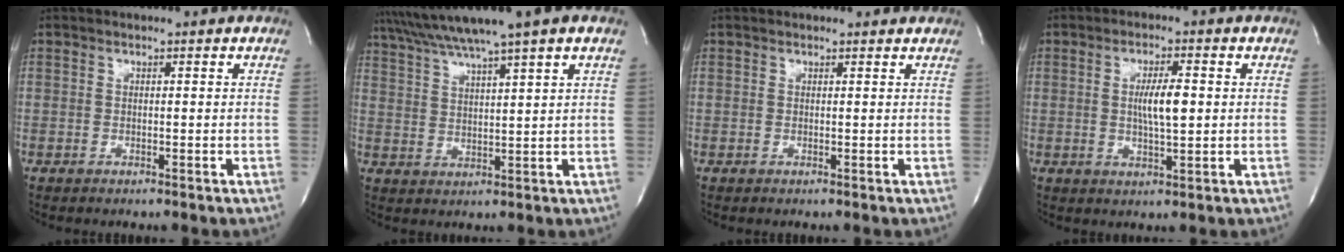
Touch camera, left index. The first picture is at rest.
{"total": 10.6, "force": [8.2, -1.0, 6.7], "torque": [-0.123, 0.027, 0.128]}
{"total": 1.2, "force": [1.1, 0.4, -0.2], "torque": [-0.006, 0.005, 0.009]}
{"total": 5.4, "force": [0.4, 1.0, 5.3], "torque": [-0.092, 0.001, 0.005]}